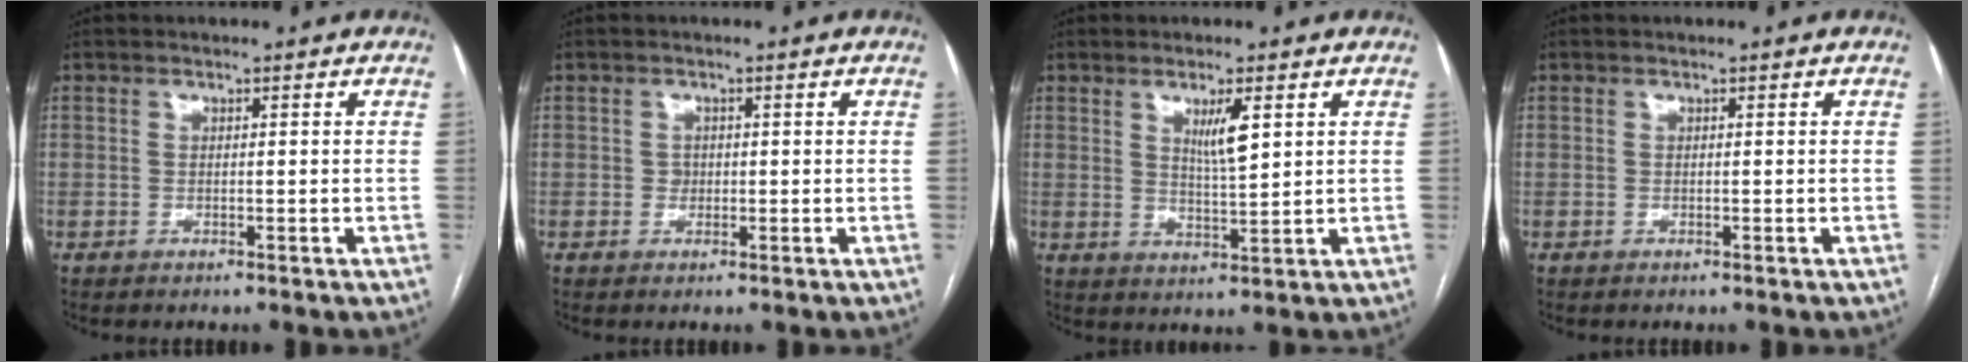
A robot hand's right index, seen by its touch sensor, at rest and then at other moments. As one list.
[{"total": 1.1, "force": [0.0, 1.0, 0.4], "torque": [-0.005, 0.003, 0.001]}, {"total": 4.7, "force": [2.0, 0.5, 4.3], "torque": [-0.076, -0.008, 0.038]}, {"total": 0.0}]